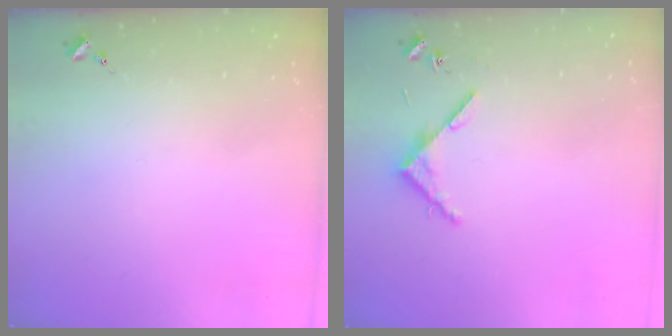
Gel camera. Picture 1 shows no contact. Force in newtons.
{"total": 4.2, "press": 4.2, "slide": 0.4}